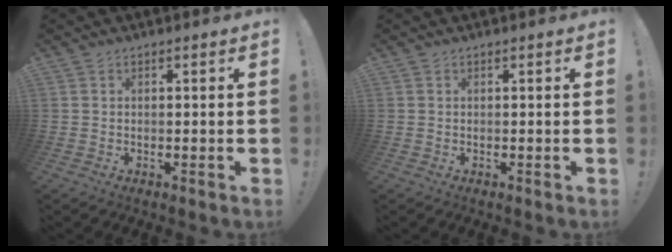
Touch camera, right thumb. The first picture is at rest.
{"total": 0.0}